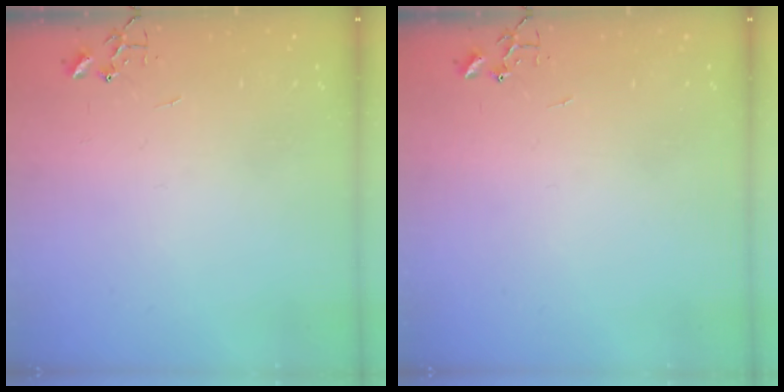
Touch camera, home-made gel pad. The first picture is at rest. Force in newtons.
{"total": 0.0}